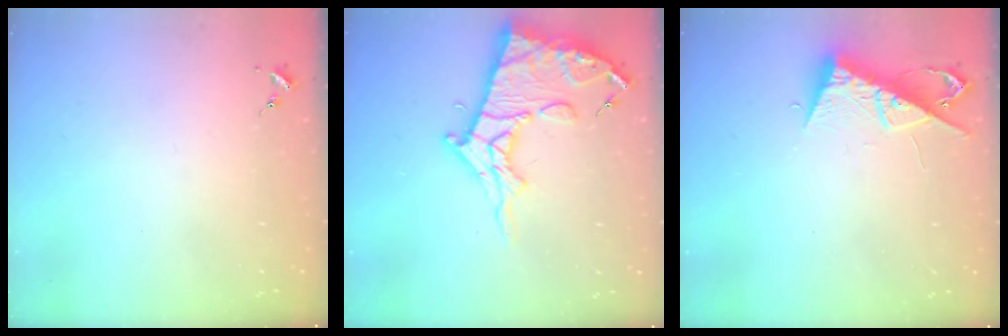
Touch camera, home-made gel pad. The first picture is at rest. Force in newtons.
{"total": 18.8, "press": 18.7, "slide": 2.0}
{"total": 12.0, "press": 11.9, "slide": 0.7}